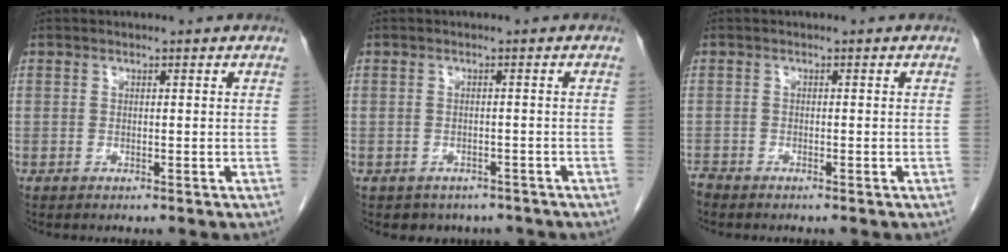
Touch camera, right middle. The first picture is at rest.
{"total": 4.6, "force": [-3.6, 2.7, 0.5], "torque": [-0.003, 0.011, -0.042]}
{"total": 1.2, "force": [-1.2, -0.1, 0.2], "torque": [-0.005, -0.005, -0.024]}